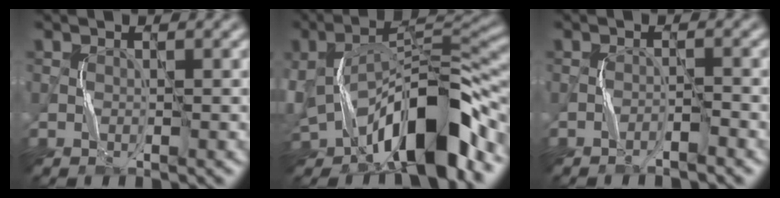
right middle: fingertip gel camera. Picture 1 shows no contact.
{"total": 13.6, "force": [-5.0, 6.0, 11.1], "torque": [-0.171, 0.011, -0.090]}
{"total": 1.4, "force": [-1.2, 0.0, 0.6], "torque": [-0.012, 0.009, -0.022]}